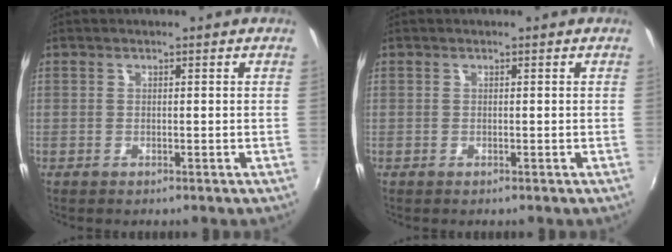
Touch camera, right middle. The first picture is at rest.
{"total": 0.0}